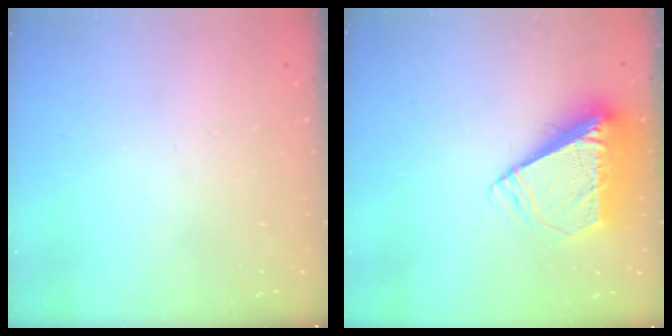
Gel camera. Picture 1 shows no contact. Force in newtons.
{"total": 10.4, "press": 10.3, "slide": 1.5}